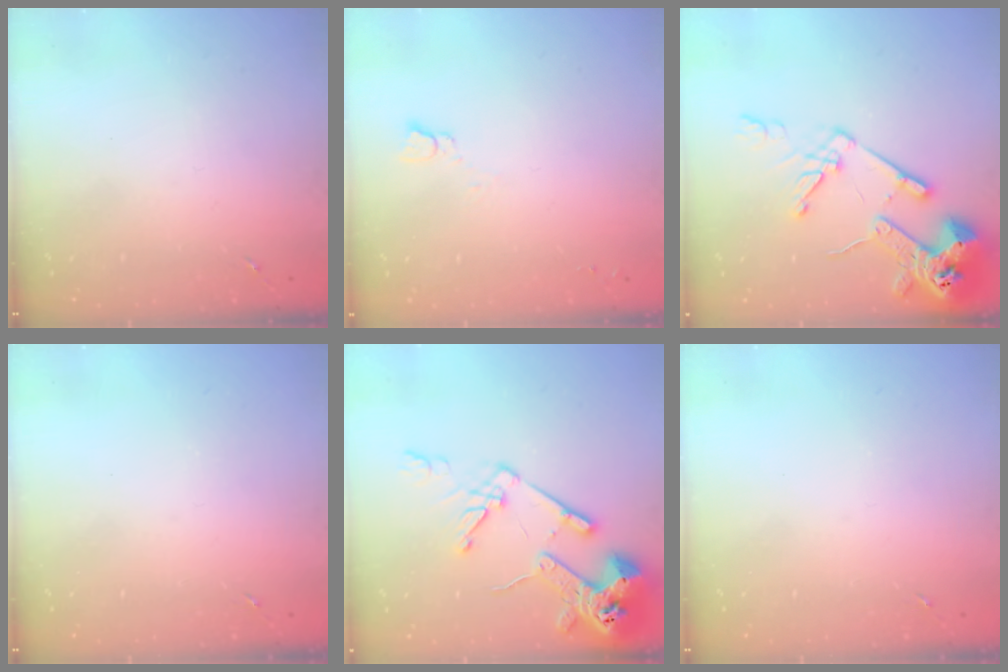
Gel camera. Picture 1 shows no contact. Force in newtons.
{"total": 2.7, "press": 2.7, "slide": 0.3}
{"total": 17.2, "press": 17.1, "slide": 2.2}
{"total": 0.0}
{"total": 17.2, "press": 17.1, "slide": 2.2}
{"total": 0.0}